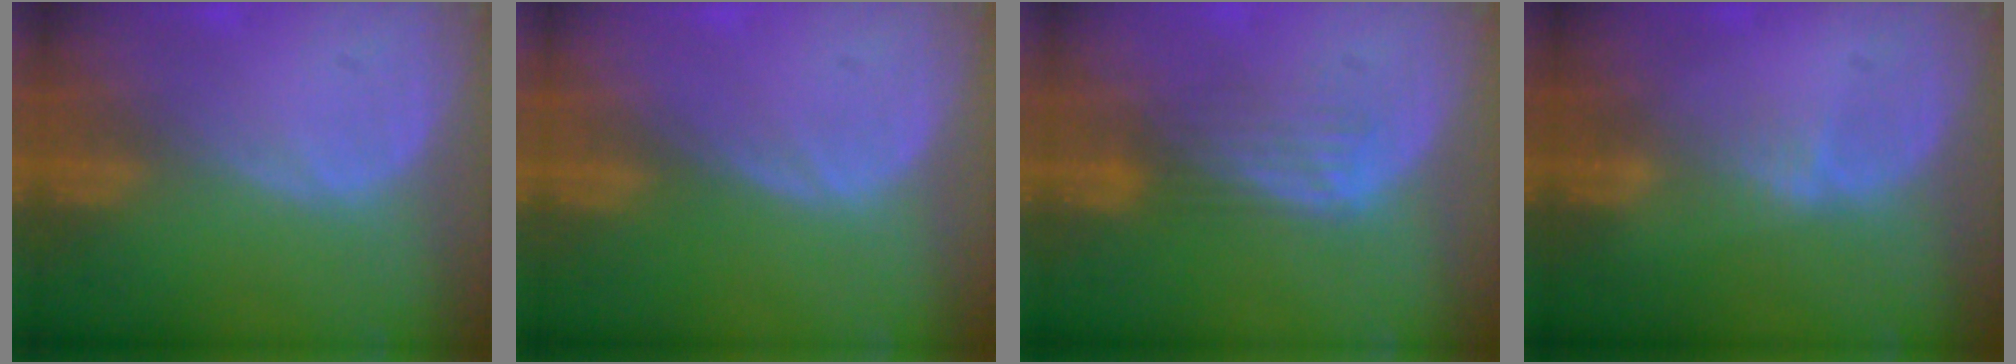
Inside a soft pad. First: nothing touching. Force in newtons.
{"total": 0.0}
{"total": 4.5, "press": 3.9, "slide": 2.4}
{"total": 1.3, "press": 1.3, "slide": 0.2}